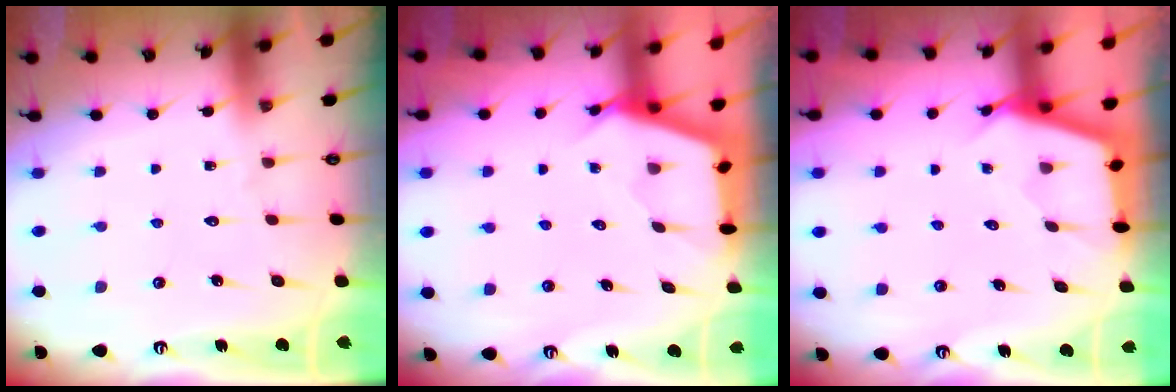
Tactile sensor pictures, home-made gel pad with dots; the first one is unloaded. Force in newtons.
{"total": 2.5, "press": 2.5, "slide": 0.3}
{"total": 2.4, "press": 2.4, "slide": 0.2}